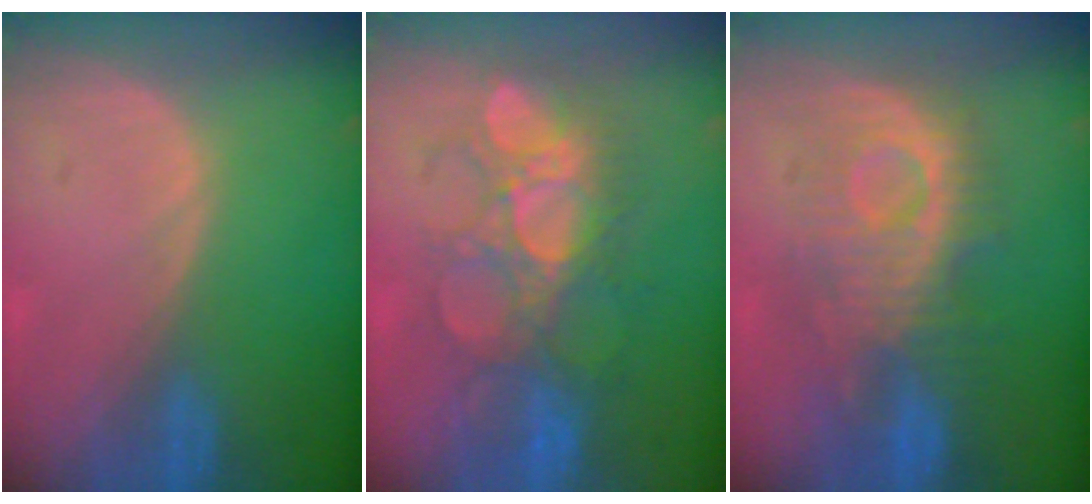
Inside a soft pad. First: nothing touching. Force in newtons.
{"total": 9.0, "press": 8.9, "slide": 1.1}
{"total": 9.5, "press": 9.4, "slide": 1.1}